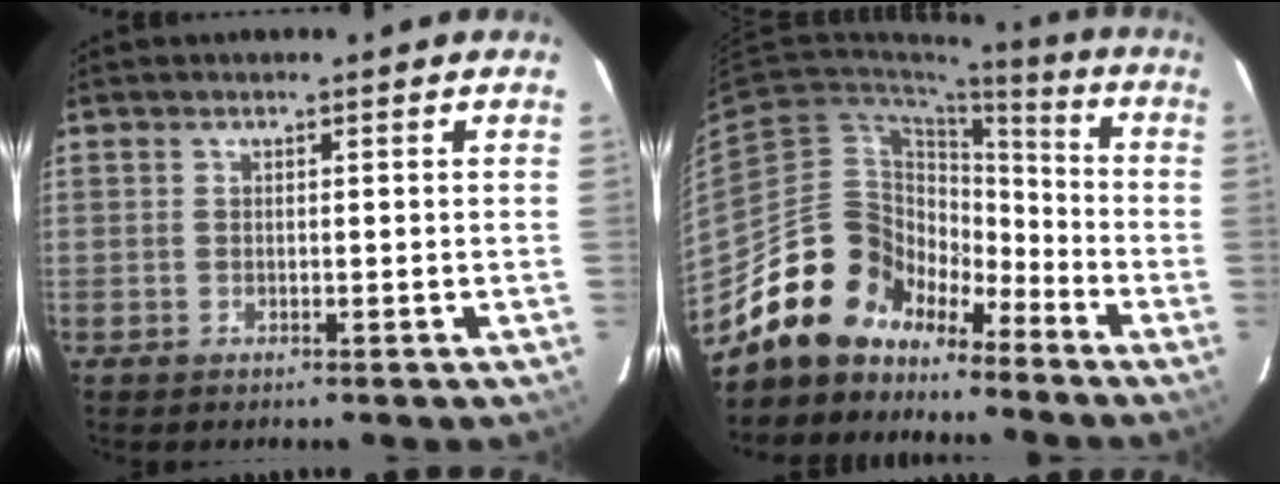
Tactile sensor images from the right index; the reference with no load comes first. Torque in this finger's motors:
{"motor_torque": [0.98, -1.16, 0.19, -0.06]}